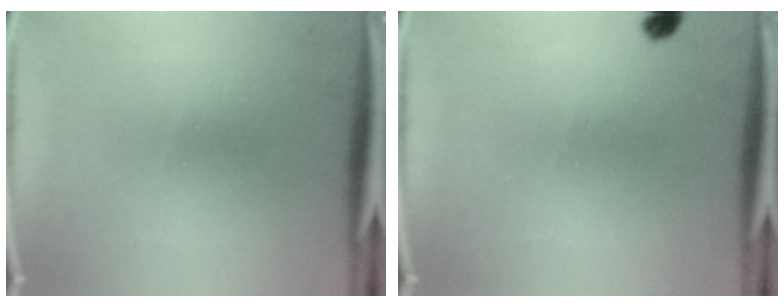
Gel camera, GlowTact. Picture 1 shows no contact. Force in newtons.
{"total": 1.5}